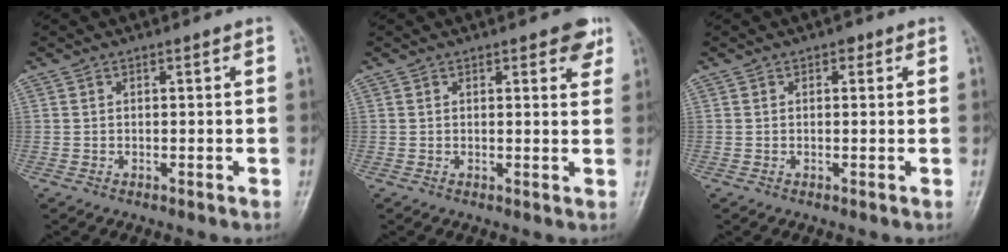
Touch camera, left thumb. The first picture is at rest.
{"total": 4.1, "force": [2.4, 1.6, 2.9], "torque": [-0.019, -0.009, 0.023]}
{"total": 1.2, "force": [0.6, 0.8, 0.7], "torque": [0.002, 0.000, 0.003]}